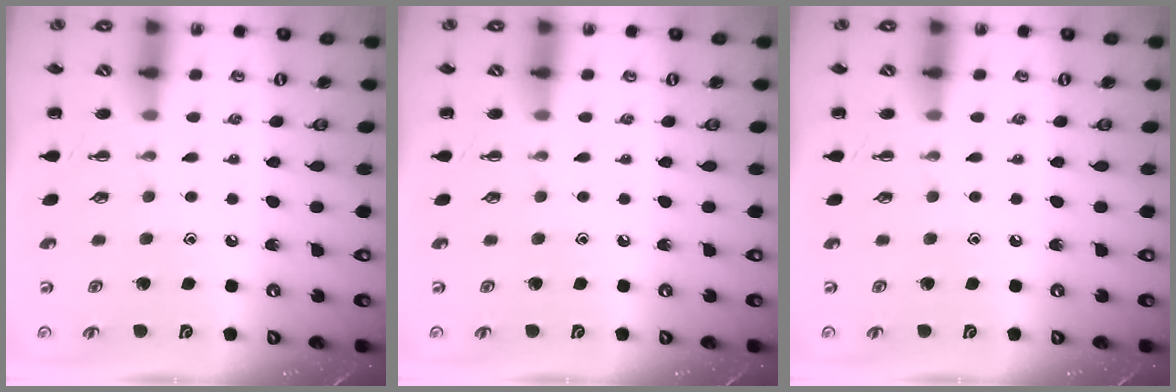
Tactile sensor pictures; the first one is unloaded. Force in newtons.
{"total": 0.0}
{"total": 0.0}